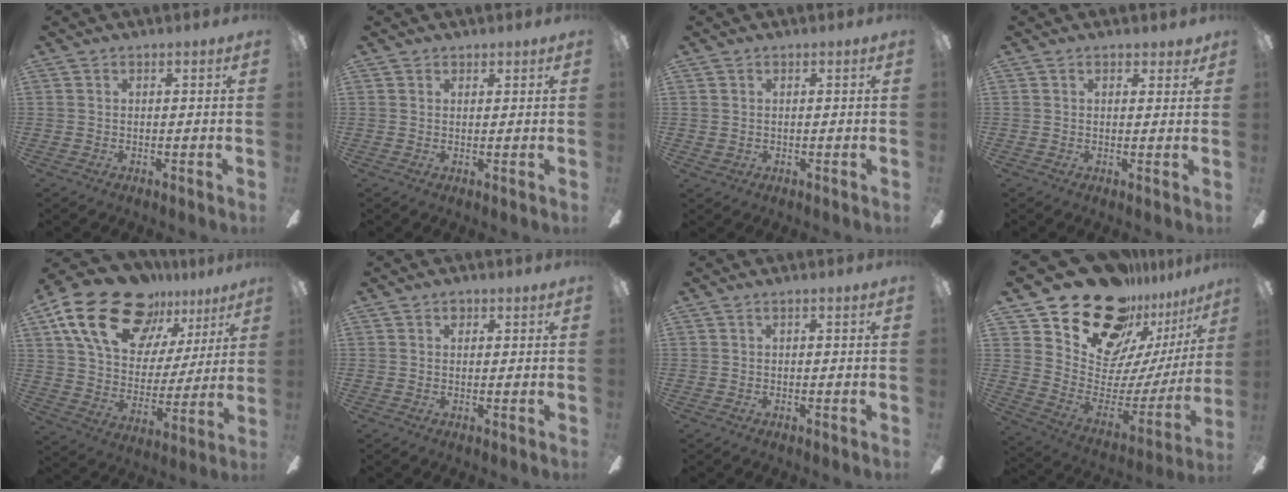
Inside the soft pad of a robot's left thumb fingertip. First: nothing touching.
{"total": 1.3, "force": [1.1, 0.7, -0.1], "torque": [0.009, -0.004, 0.020]}
{"total": 1.1, "force": [0.6, 0.9, -0.1], "torque": [0.009, -0.001, 0.009]}
{"total": 1.9, "force": [1.5, 1.1, 0.5], "torque": [0.005, -0.004, 0.025]}
{"total": 23.6, "force": [15.5, 12.8, 12.4], "torque": [-0.219, -0.088, 0.280]}
{"total": 1.3, "force": [0.8, 1.0, 0.5], "torque": [0.006, -0.004, 0.010]}
{"total": 0.0}
{"total": 25.3, "force": [18.9, 13.4, 10.2], "torque": [-0.164, -0.130, 0.353]}